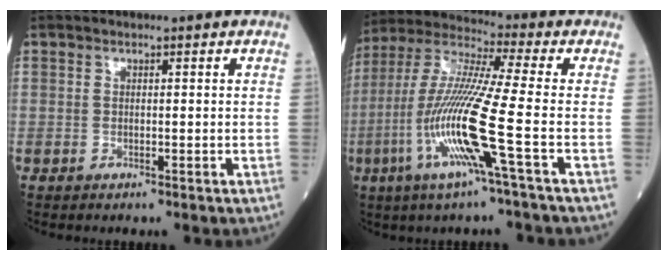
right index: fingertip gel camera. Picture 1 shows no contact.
{"total": 15.2, "force": [-4.9, -1.1, 14.3], "torque": [-0.300, -0.016, -0.106]}